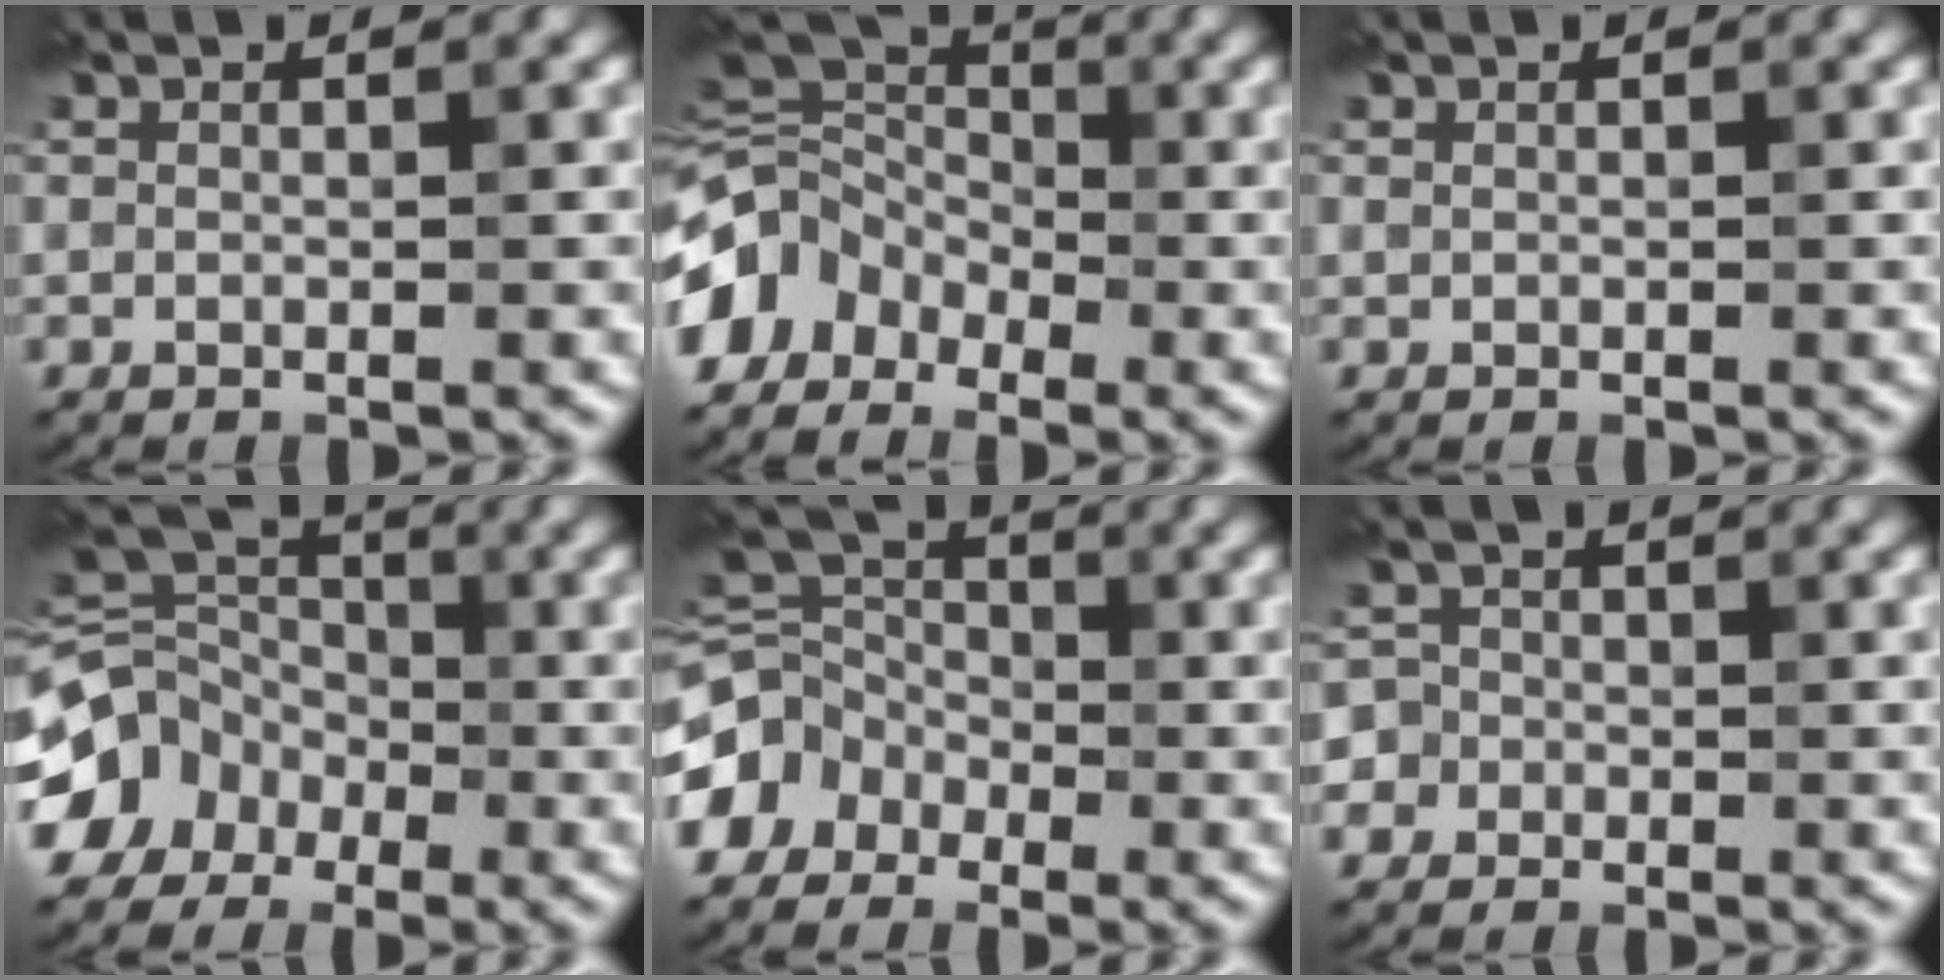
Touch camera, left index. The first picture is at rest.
{"total": 6.9, "force": [-3.8, 4.9, 2.9], "torque": [-0.038, 0.013, -0.077]}
{"total": 0.0}
{"total": 11.3, "force": [-5.5, 9.1, 3.7], "torque": [-0.083, -0.013, -0.114]}
{"total": 9.0, "force": [-4.1, 7.0, 3.9], "torque": [-0.073, -0.002, -0.086]}
{"total": 5.2, "force": [-1.9, 4.7, 0.6], "torque": [-0.004, 0.018, -0.066]}